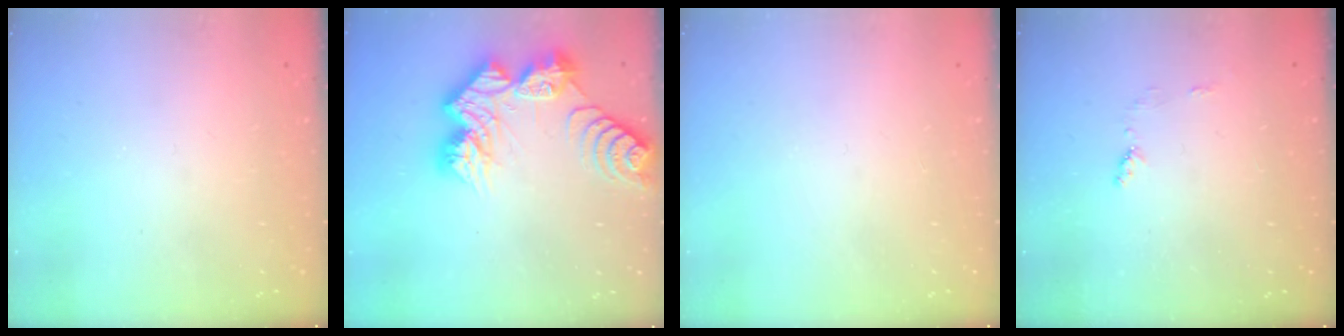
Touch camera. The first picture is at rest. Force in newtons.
{"total": 15.9, "press": 15.8, "slide": 1.3}
{"total": 0.0}
{"total": 4.3, "press": 4.2, "slide": 0.5}